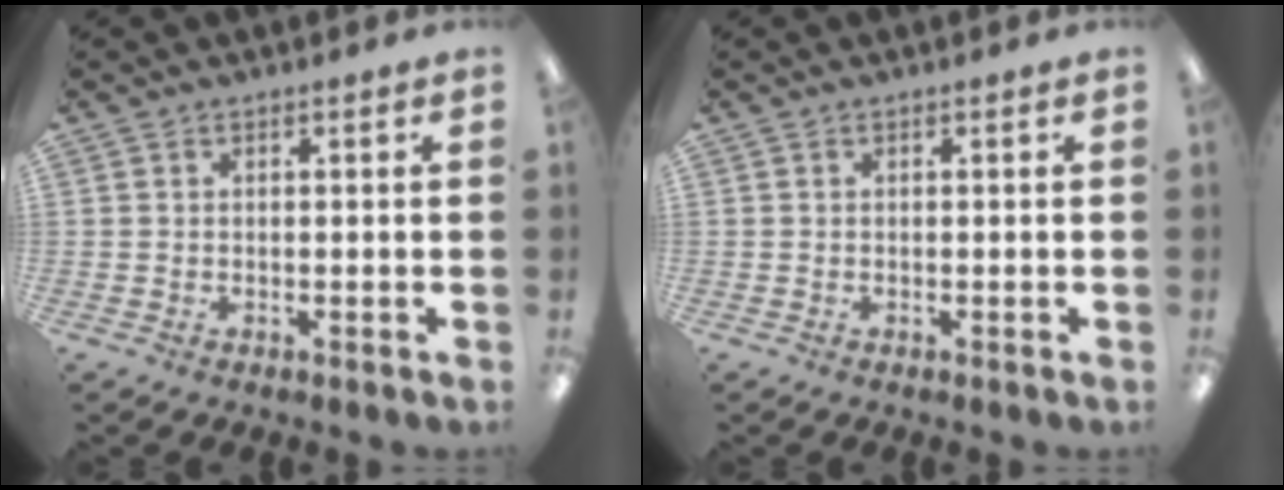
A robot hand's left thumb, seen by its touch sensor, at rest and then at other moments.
{"total": 0.0}